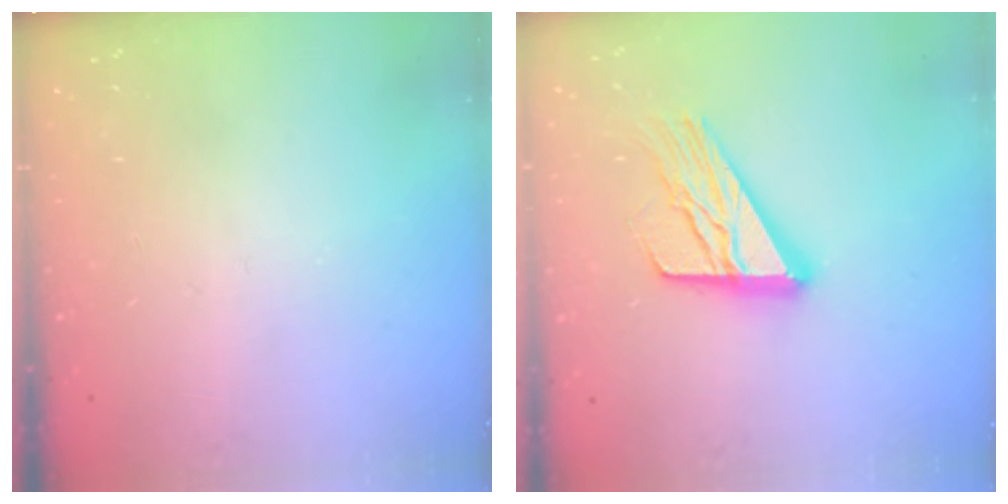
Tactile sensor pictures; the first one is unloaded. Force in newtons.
{"total": 16.5, "press": 16.5, "slide": 1.6}